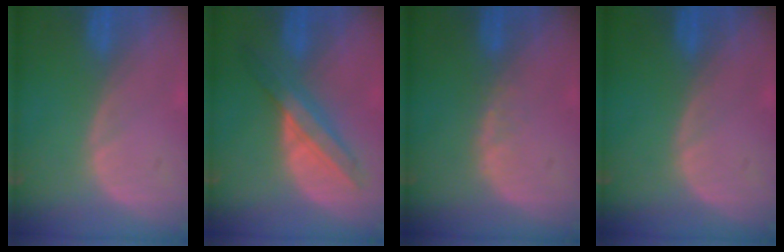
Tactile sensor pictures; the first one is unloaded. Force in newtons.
{"total": 6.3, "press": 6.3, "slide": 0.3}
{"total": 1.0, "press": 1.0, "slide": 0.2}
{"total": 0.0}